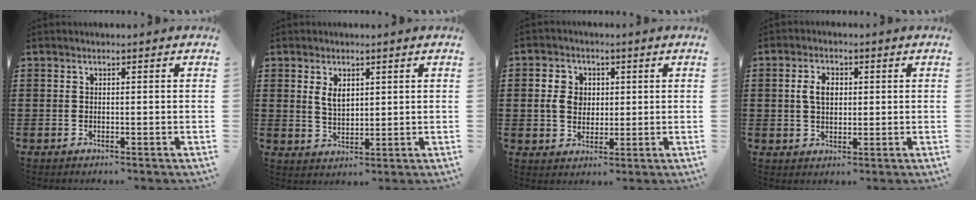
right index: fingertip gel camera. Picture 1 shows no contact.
{"total": 3.2, "force": [1.5, 1.8, 2.2], "torque": [-0.040, 0.002, 0.025]}
{"total": 5.1, "force": [0.8, 4.1, 2.9], "torque": [-0.077, 0.012, 0.009]}
{"total": 3.9, "force": [0.6, 2.4, 3.0], "torque": [-0.065, 0.013, 0.009]}